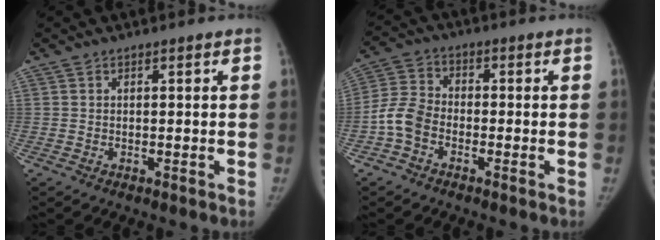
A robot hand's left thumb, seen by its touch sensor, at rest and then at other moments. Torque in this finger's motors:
{"motor_torque": [-0.29, 0.42, 0.85, 0.01, 0.12]}